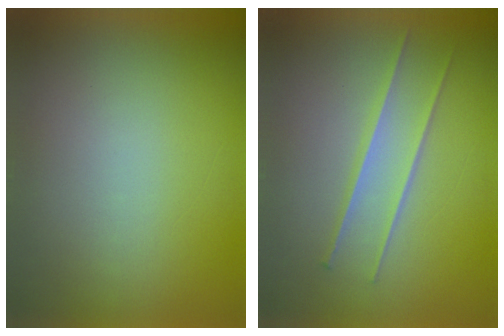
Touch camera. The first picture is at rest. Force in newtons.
{"total": 2.3}